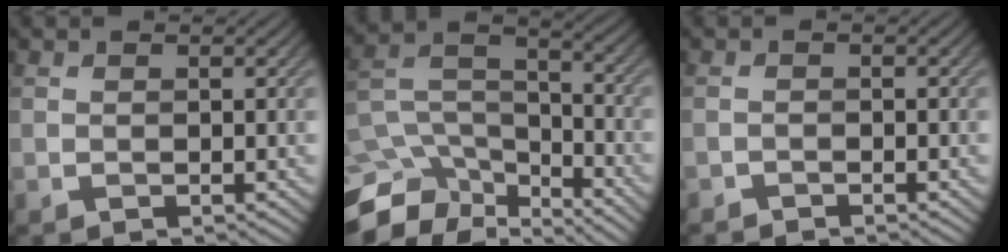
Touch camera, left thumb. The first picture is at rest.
{"total": 12.2, "force": [-9.4, 5.6, 5.3], "torque": [-0.146, -0.012, -0.139]}
{"total": 1.0, "force": [-1.0, 0.0, -0.1], "torque": [0.003, 0.001, -0.023]}